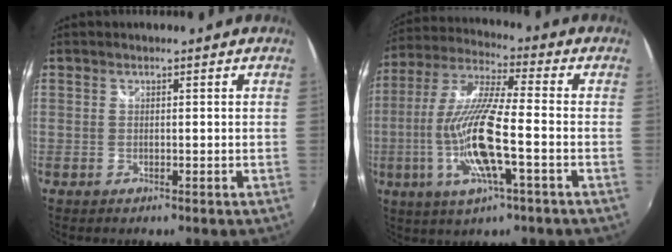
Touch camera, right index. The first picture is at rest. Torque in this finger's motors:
{"motor_torque": [2.07, -0.07, 1.05, 0.21]}